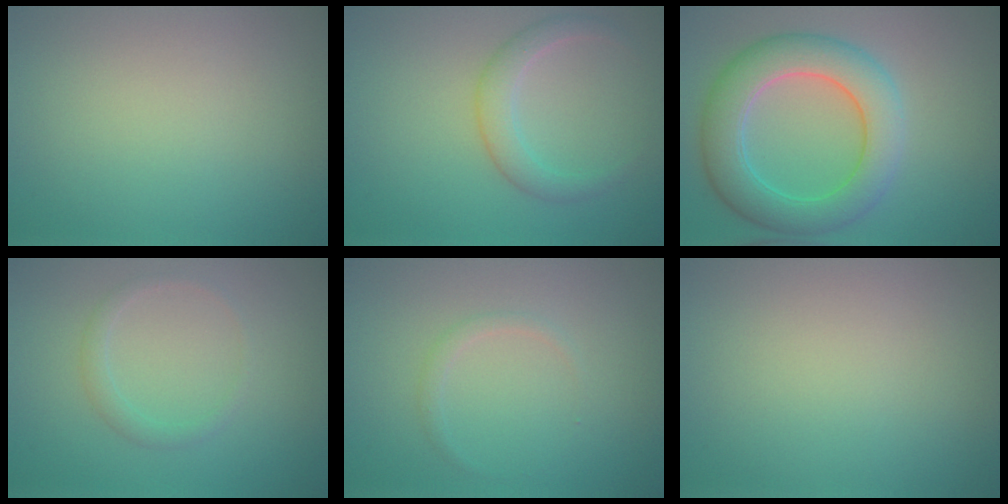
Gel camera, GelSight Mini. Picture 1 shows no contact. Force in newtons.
{"total": 2.5, "press": 2.5, "slide": 0.2}
{"total": 7.0, "press": 7.0, "slide": 0.3}
{"total": 1.3, "press": 1.3, "slide": 0.0}
{"total": 0.8, "press": 0.8, "slide": 0.0}
{"total": 0.0}